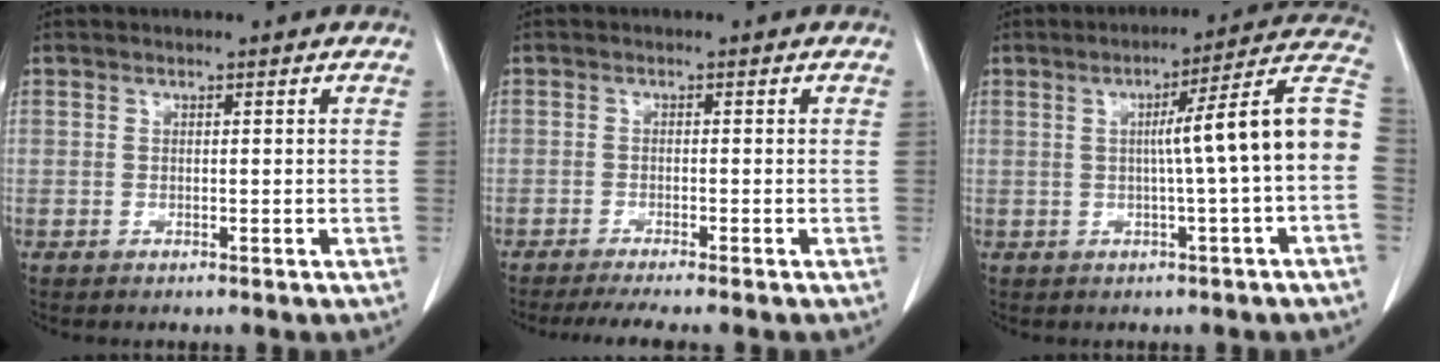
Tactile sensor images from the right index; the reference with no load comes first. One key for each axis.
{"total": 4.9, "fx": -4.2, "fy": -0.5, "fz": 2.6, "tx": -0.033, "ty": -0.011, "tz": -0.066}
{"total": 12.3, "fx": -0.3, "fy": -1.1, "fz": 12.3, "tx": -0.162, "ty": 0.030, "tz": -0.011}